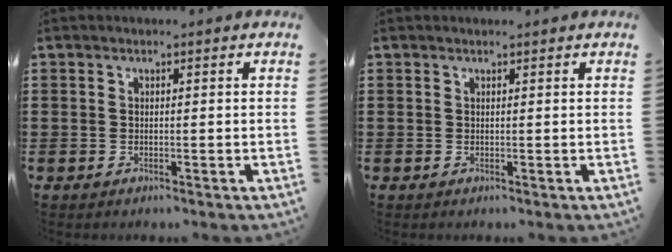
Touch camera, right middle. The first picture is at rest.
{"total": 0.0}